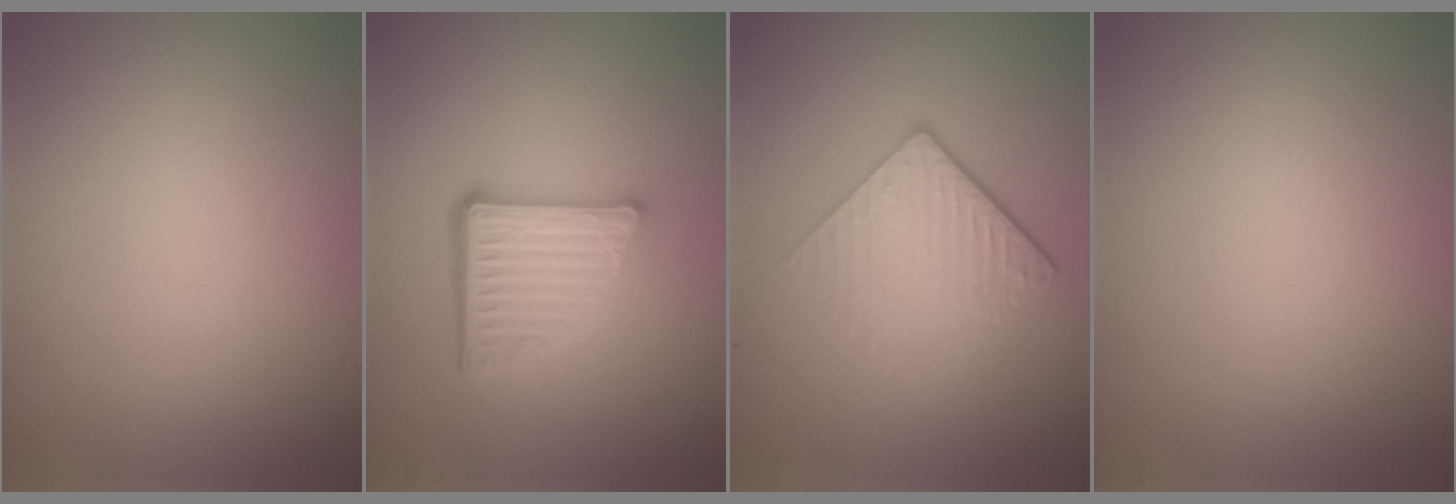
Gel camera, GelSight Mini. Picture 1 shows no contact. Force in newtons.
{"total": 5.3, "press": 3.7, "slide": 3.9}
{"total": 4.4, "press": 2.9, "slide": 3.3}
{"total": 0.0}